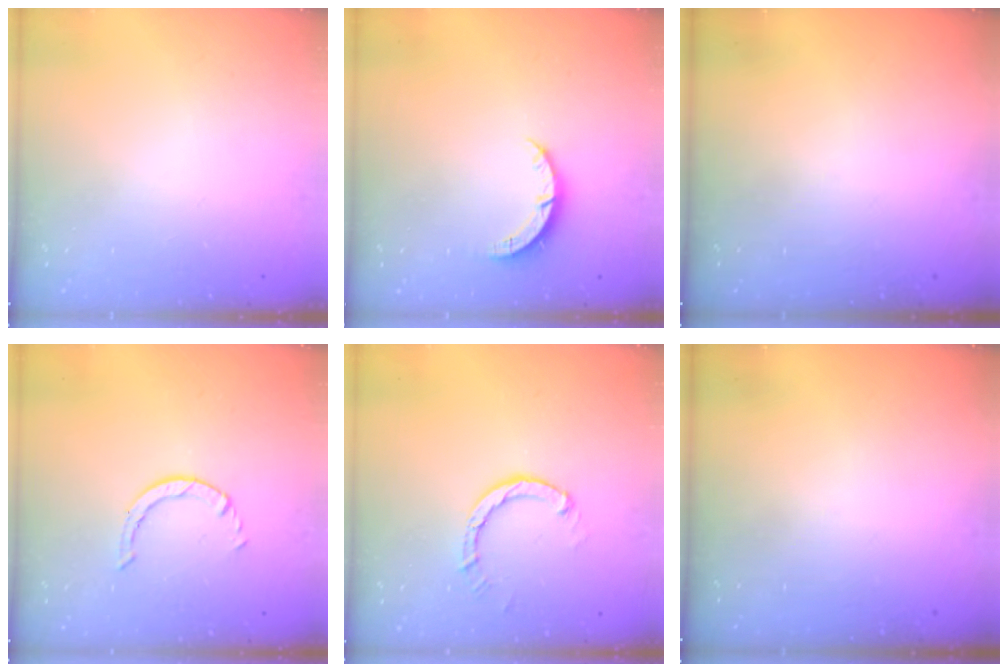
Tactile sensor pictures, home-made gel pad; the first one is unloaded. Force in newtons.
{"total": 4.0, "press": 4.0, "slide": 0.3}
{"total": 0.0}
{"total": 0.8, "press": 0.7, "slide": 0.1}
{"total": 3.0, "press": 3.0, "slide": 0.3}
{"total": 0.0}